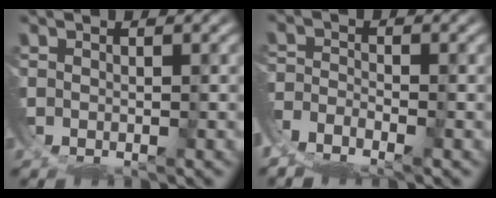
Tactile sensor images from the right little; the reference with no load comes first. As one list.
[{"total": 6.1, "force": [-4.2, 3.8, 2.3], "torque": [-0.055, -0.027, -0.067]}]